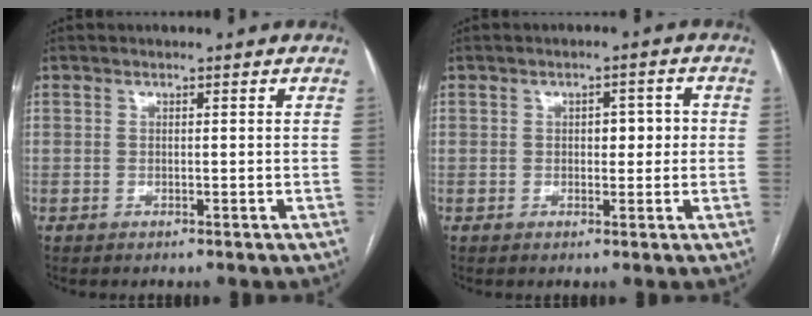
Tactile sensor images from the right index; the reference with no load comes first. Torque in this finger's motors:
{"motor_torque": [0.46, 0.17, 0.21, 0.05]}